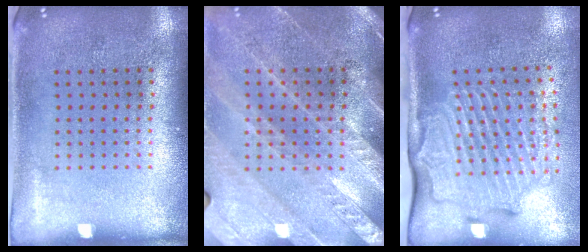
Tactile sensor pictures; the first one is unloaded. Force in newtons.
{"total": 2.9, "press": 2.6, "slide": 1.4}
{"total": 2.9, "press": 2.3, "slide": 1.8}